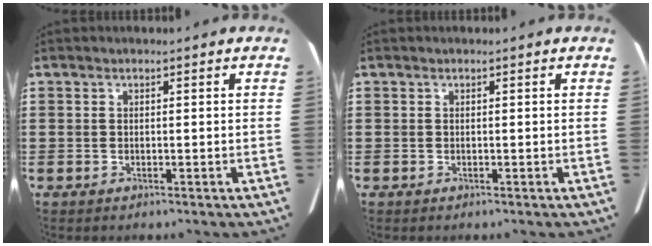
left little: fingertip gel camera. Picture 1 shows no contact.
{"total": 0.0}